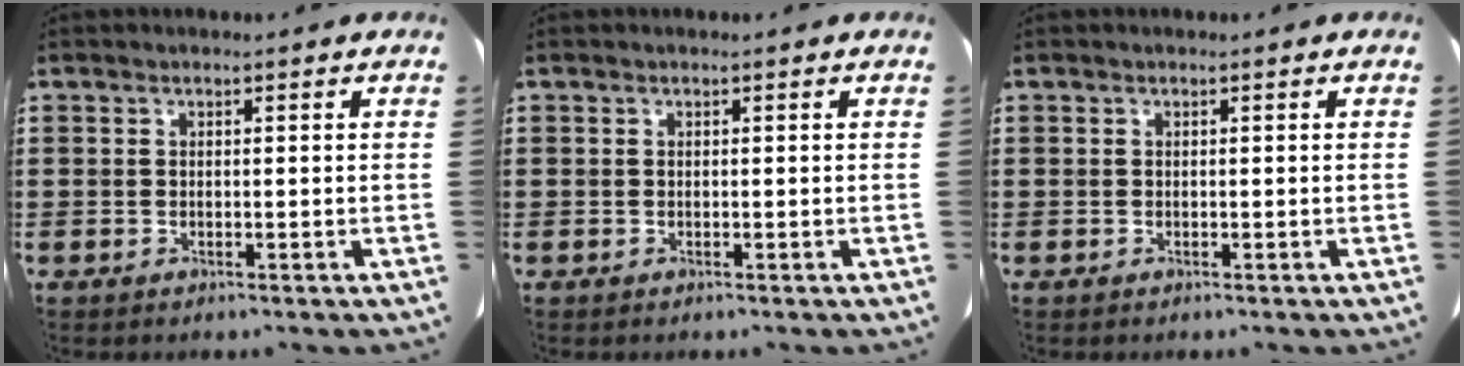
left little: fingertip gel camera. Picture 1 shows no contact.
{"total": 0.0}
{"total": 0.0}